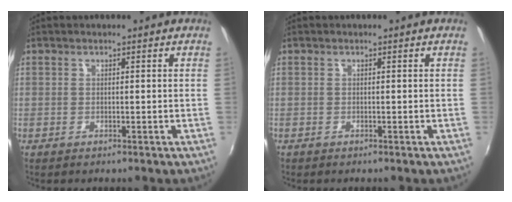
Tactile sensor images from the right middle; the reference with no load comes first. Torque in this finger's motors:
{"motor_torque": [-0.05, -0.06, 0.03, 0.00]}